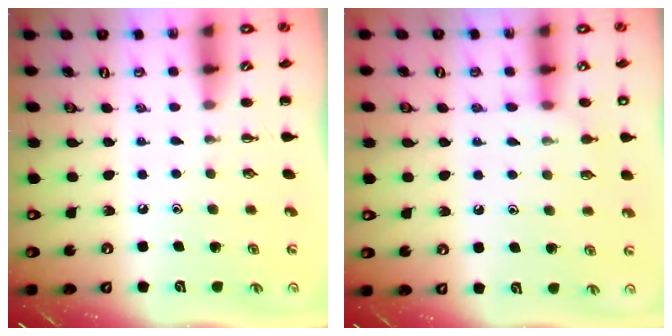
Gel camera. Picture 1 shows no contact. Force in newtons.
{"total": 8.8, "press": 8.7, "slide": 1.5}